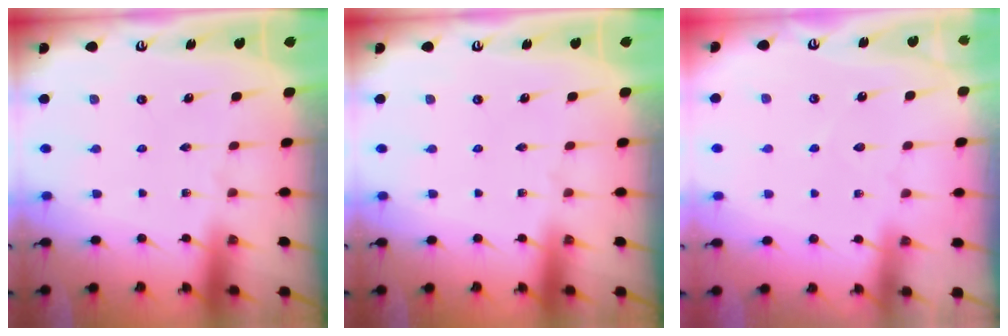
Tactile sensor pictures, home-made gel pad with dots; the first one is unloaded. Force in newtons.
{"total": 0.0}
{"total": 3.5, "press": 3.4, "slide": 0.5}